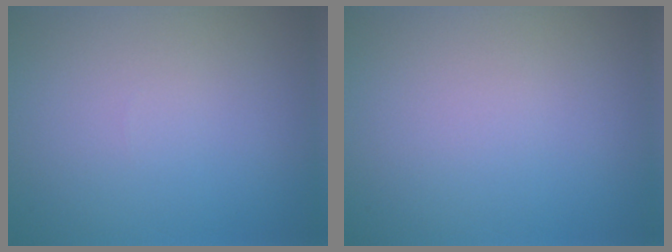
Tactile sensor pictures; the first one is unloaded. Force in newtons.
{"total": 0.0}